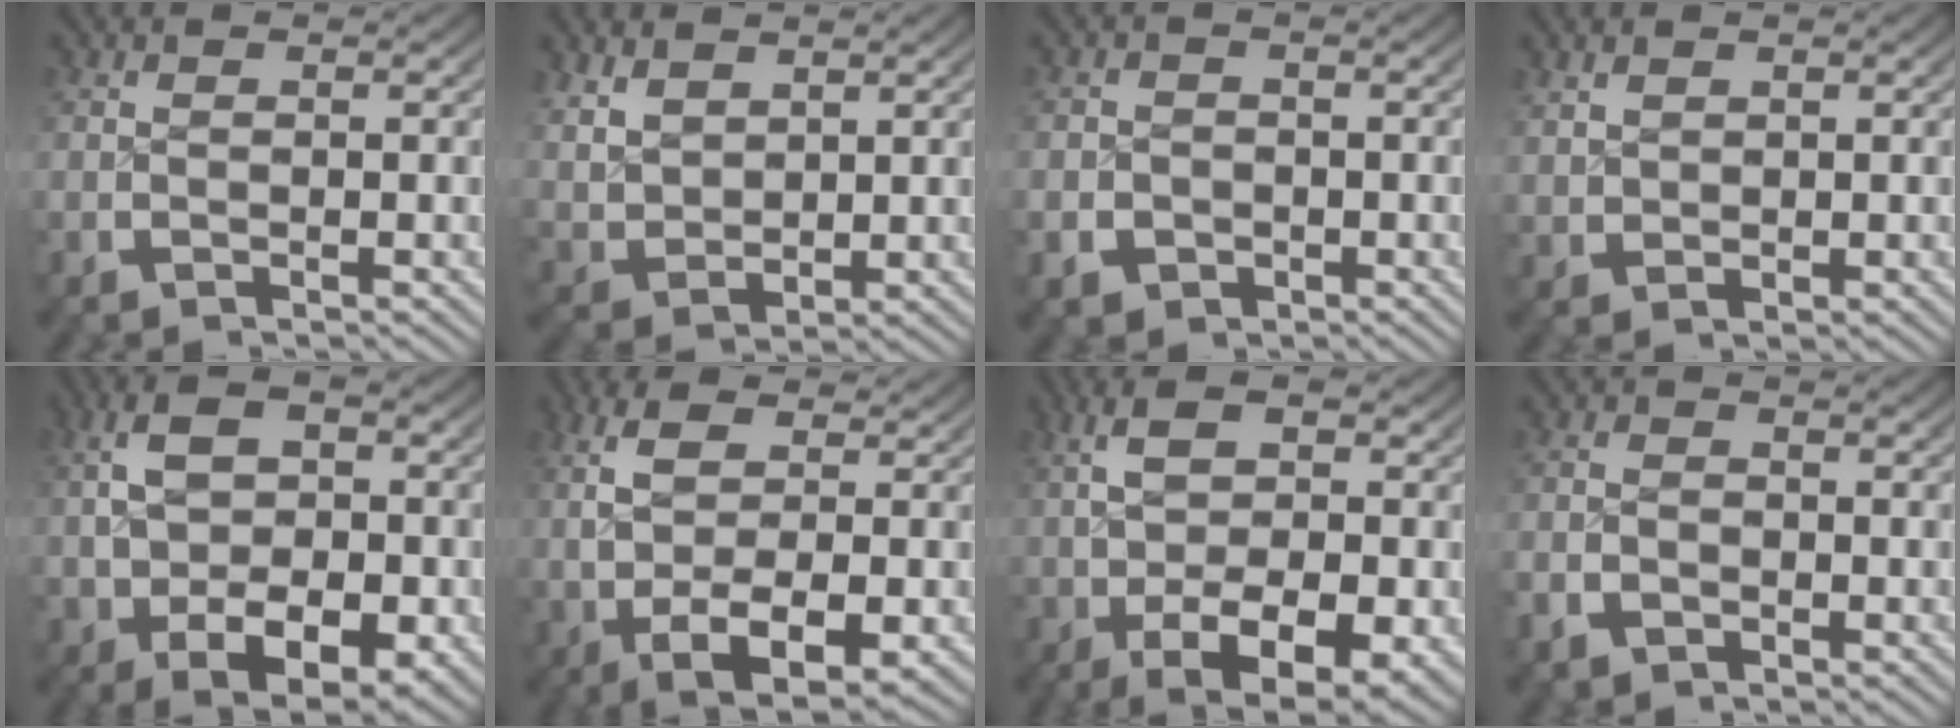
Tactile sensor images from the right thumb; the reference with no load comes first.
{"total": 4.1, "force": [1.8, 3.0, 2.3], "torque": [-0.060, -0.021, 0.052]}
{"total": 3.7, "force": [-1.4, 3.1, 1.2], "torque": [-0.025, -0.015, -0.020]}
{"total": 1.5, "force": [1.2, 0.7, 0.5], "torque": [-0.006, 0.002, 0.032]}
{"total": 11.1, "force": [-0.4, 7.3, 8.4], "torque": [-0.156, -0.033, 0.011]}
{"total": 9.7, "force": [-0.3, 5.8, 7.8], "torque": [-0.173, -0.039, 0.022]}
{"total": 11.0, "force": [-0.9, 6.4, 8.8], "torque": [-0.164, -0.038, 0.006]}
{"total": 2.3, "force": [-1.0, 1.8, 1.0], "torque": [-0.021, -0.002, -0.020]}